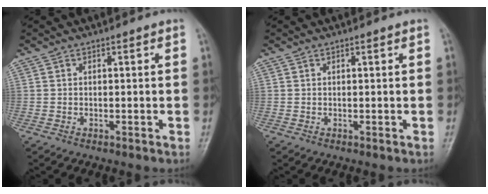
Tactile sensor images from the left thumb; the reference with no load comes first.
{"total": 0.0}